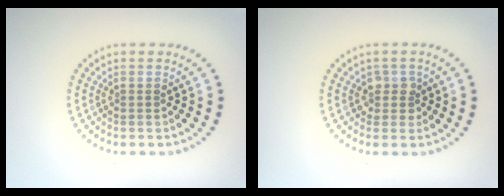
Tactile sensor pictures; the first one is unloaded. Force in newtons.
{"total": 1.6, "press": 1.4, "slide": 0.6}